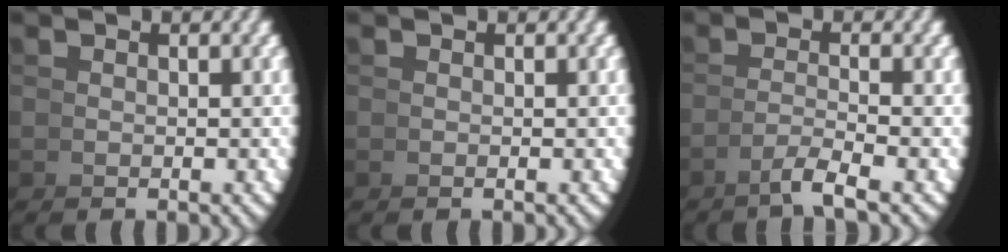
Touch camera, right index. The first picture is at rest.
{"total": 0.0}
{"total": 2.3, "force": [-1.3, -0.8, 1.7], "torque": [-0.024, 0.000, -0.021]}